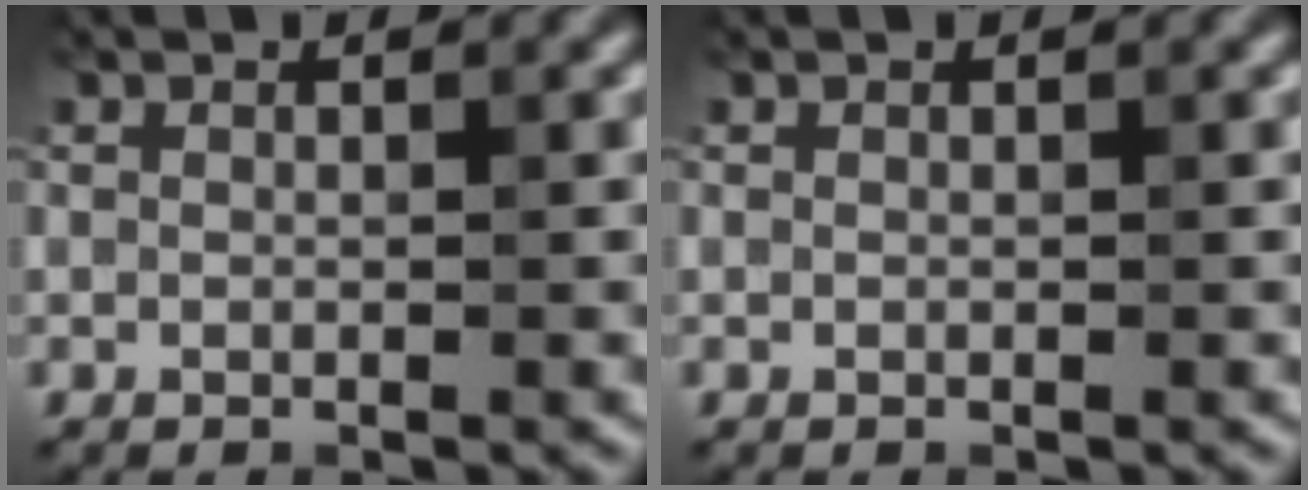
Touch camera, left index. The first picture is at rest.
{"total": 0.0}